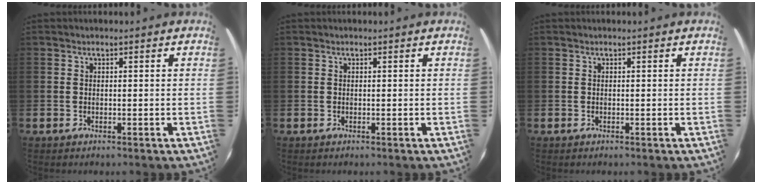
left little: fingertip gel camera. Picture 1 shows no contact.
{"total": 0.0}
{"total": 0.0}